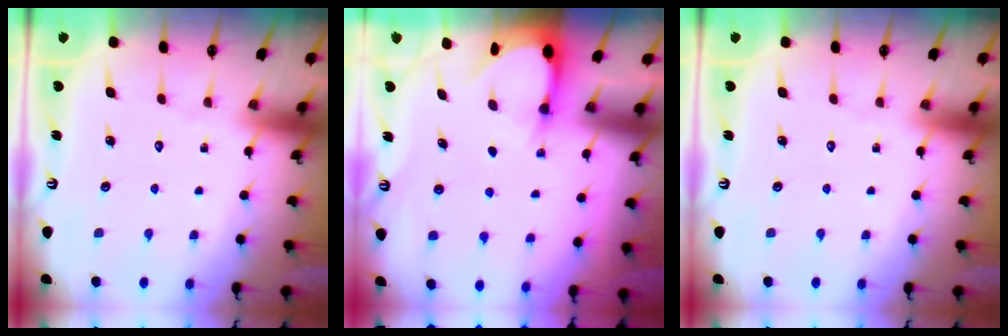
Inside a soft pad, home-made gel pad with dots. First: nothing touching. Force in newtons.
{"total": 3.1, "press": 3.1, "slide": 0.3}
{"total": 0.0}